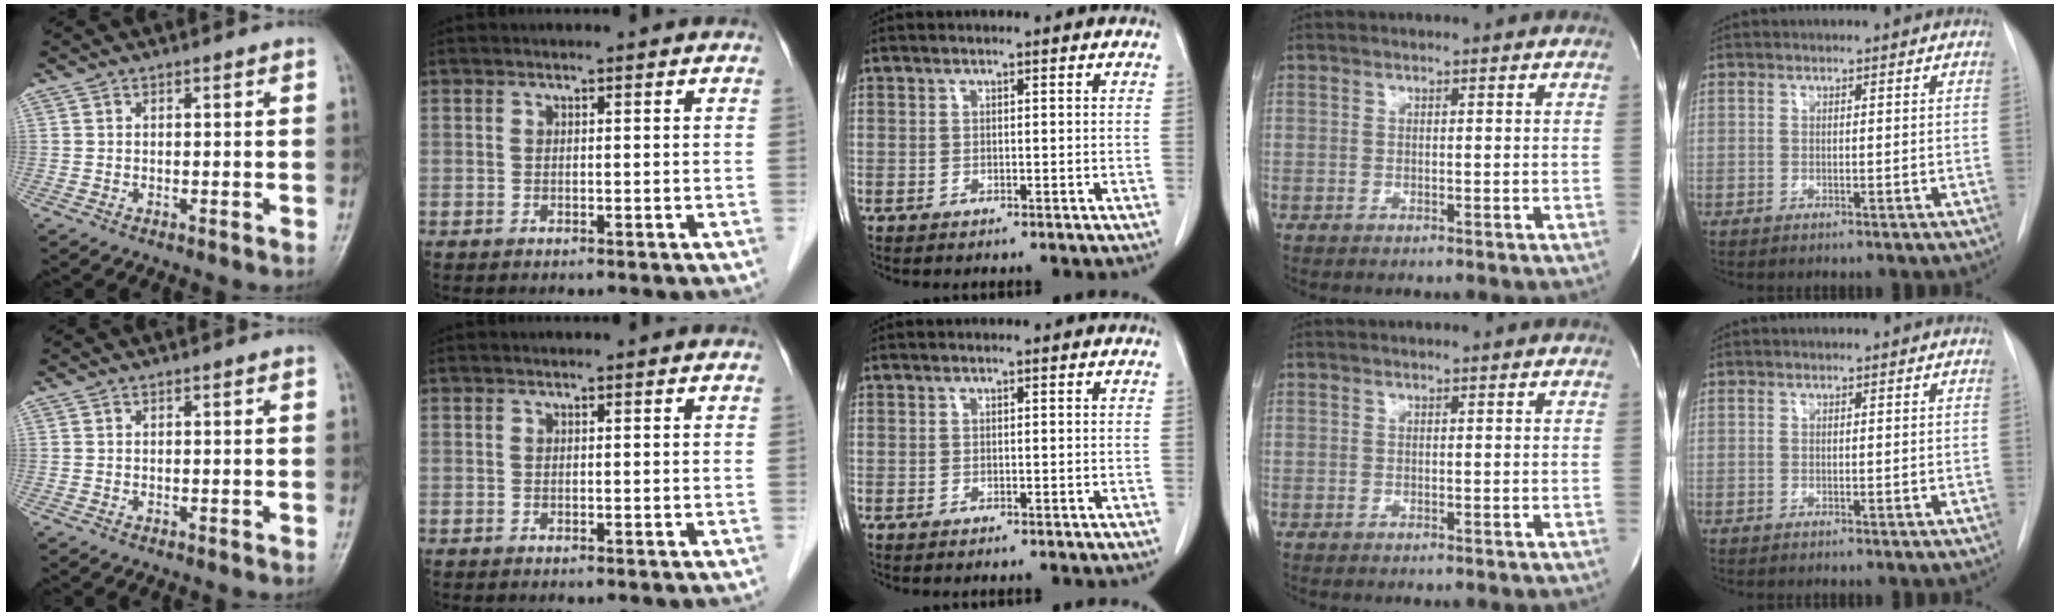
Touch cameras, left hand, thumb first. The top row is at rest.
{}